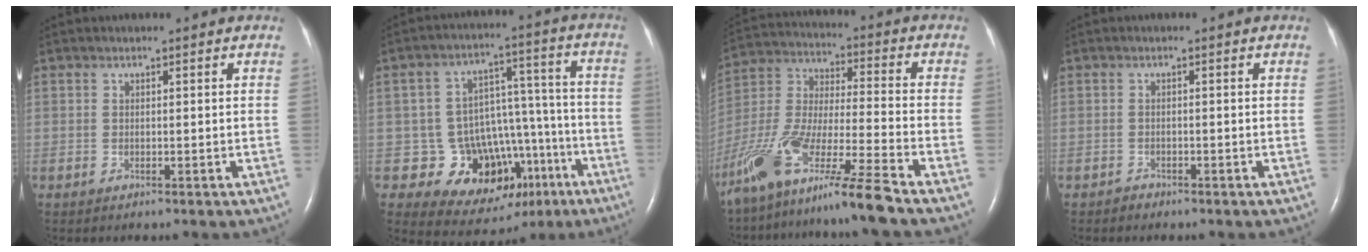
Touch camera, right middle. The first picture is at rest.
{"total": 13.6, "force": [-6.6, 10.6, 5.3], "torque": [-0.042, 0.077, -0.080]}
{"total": 17.8, "force": [-13.3, -0.7, 11.8], "torque": [-0.266, -0.038, -0.251]}
{"total": 0.9, "force": [-0.8, 0.4, -0.1], "torque": [0.000, 0.001, -0.017]}